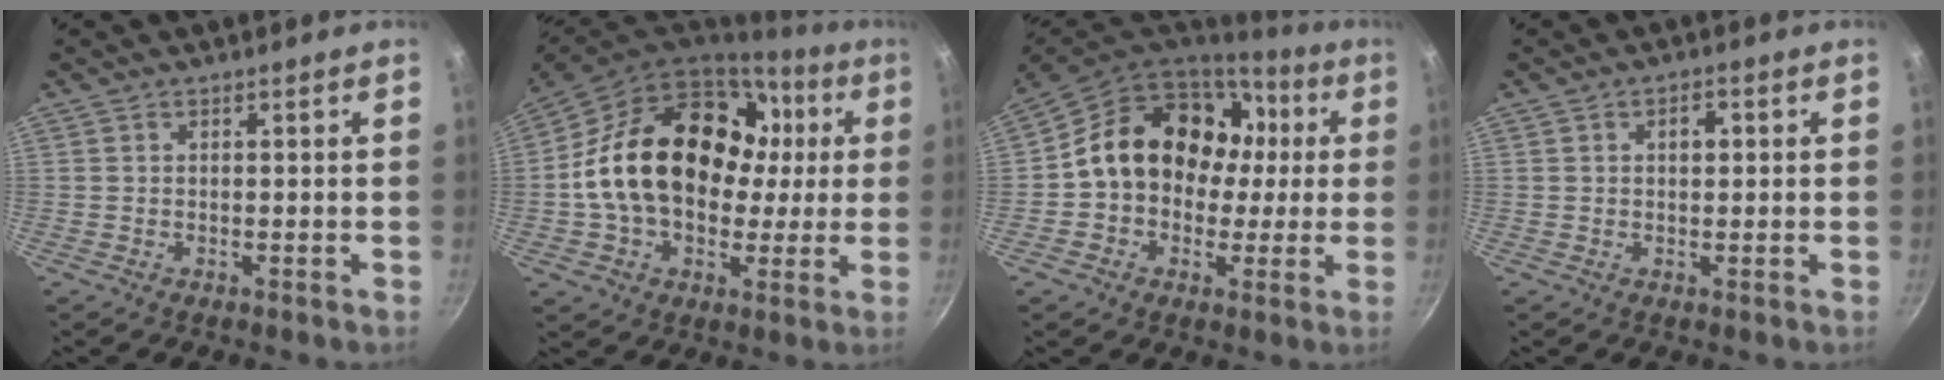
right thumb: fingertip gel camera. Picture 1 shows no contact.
{"total": 26.0, "force": [2.9, 18.7, 17.9], "torque": [-0.286, 0.042, 0.050]}
{"total": 19.2, "force": [2.2, 15.3, 11.4], "torque": [-0.148, 0.049, 0.033]}
{"total": 2.6, "force": [0.5, 1.6, 2.0], "torque": [-0.019, 0.006, 0.007]}